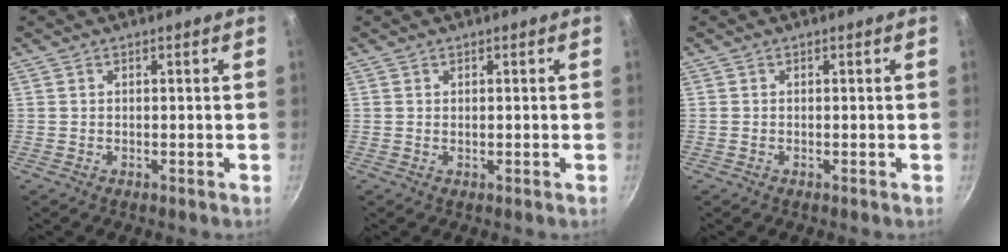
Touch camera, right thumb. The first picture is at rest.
{"total": 0.0}
{"total": 0.0}